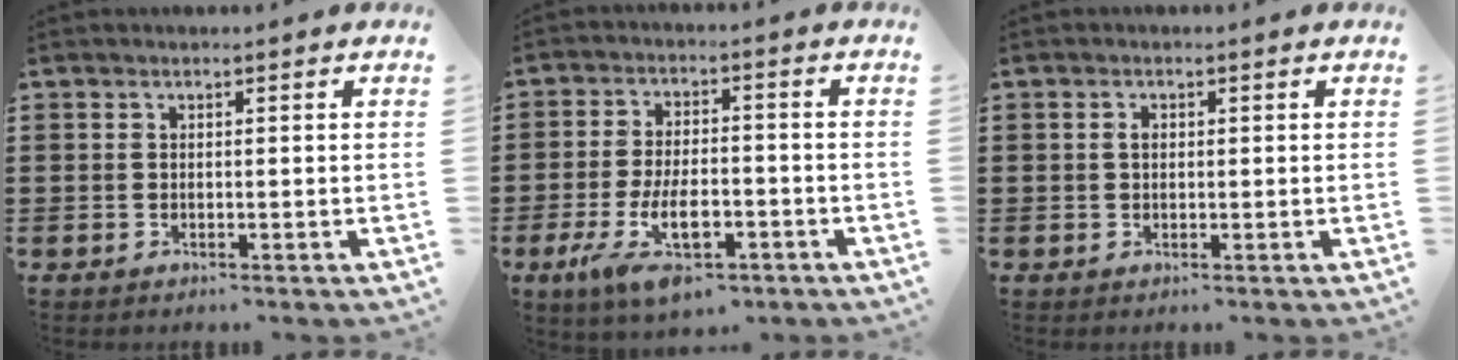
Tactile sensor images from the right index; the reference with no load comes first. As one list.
[{"total": 9.9, "force": [-4.7, 4.0, 7.8], "torque": [-0.155, -0.003, -0.085]}, {"total": 1.2, "force": [0.2, 0.8, 0.9], "torque": [-0.020, 0.005, 0.002]}]